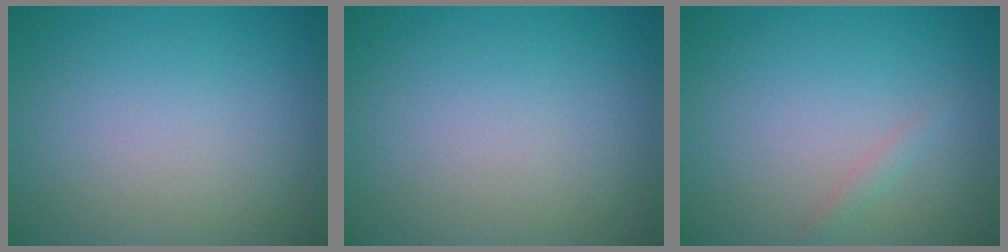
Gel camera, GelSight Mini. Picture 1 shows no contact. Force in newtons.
{"total": 0.0}
{"total": 0.8, "press": 0.8, "slide": 0.0}